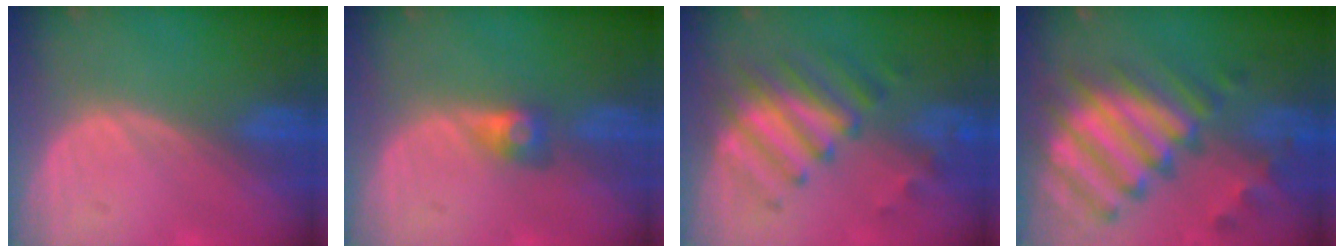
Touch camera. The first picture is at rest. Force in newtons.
{"total": 2.8, "press": 2.4, "slide": 1.5}
{"total": 7.8, "press": 7.3, "slide": 2.6}
{"total": 12.3, "press": 10.6, "slide": 6.3}